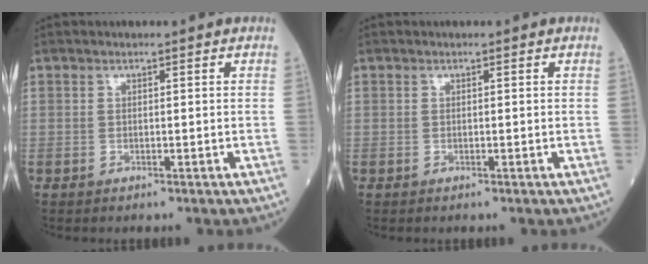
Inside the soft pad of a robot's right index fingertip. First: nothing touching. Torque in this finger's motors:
{"motor_torque": [0.01, 0.01, 0.00, -0.01]}